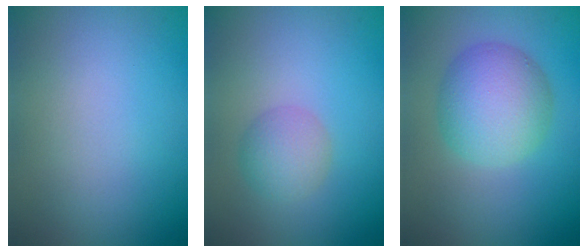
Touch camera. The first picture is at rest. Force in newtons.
{"total": 2.3, "press": 2.3, "slide": 0.0}
{"total": 5.6, "press": 5.6, "slide": 0.1}